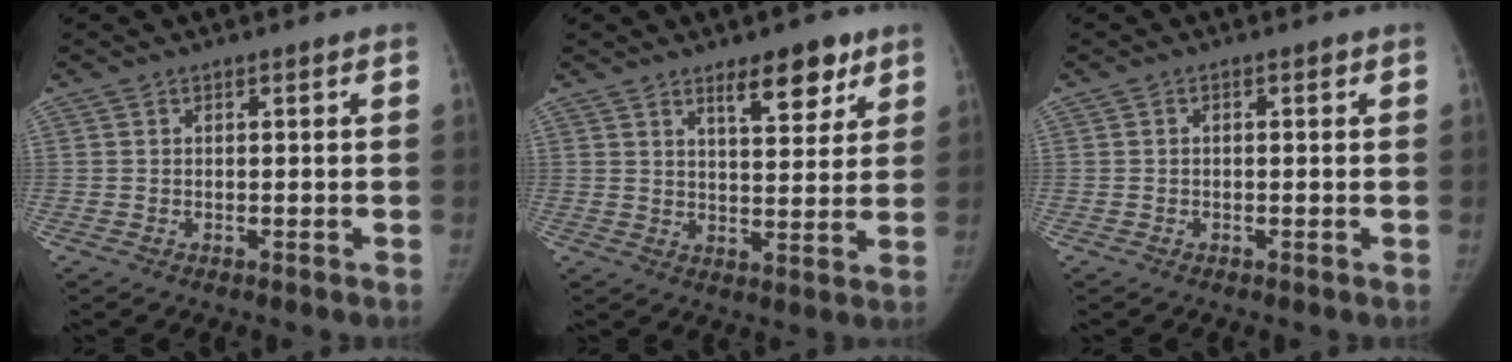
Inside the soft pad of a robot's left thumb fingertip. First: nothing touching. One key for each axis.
{"total": 8.6, "fx": 5.6, "fy": 3.3, "fz": 5.7, "tx": -0.053, "ty": -0.034, "tz": 0.084}
{"total": 0.6, "fx": 0.1, "fy": 0.4, "fz": 0.5, "tx": 0.002, "ty": 0.003, "tz": -0.003}